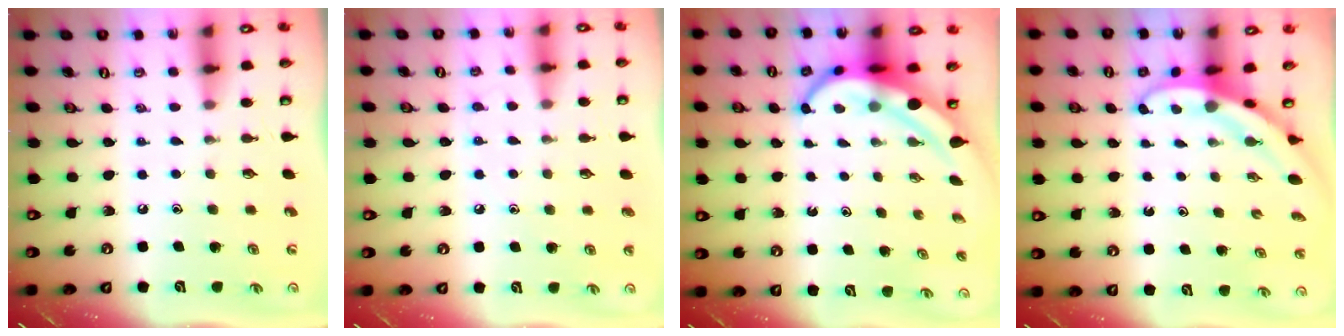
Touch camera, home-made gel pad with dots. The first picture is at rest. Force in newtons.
{"total": 4.6, "press": 4.5, "slide": 0.8}
{"total": 7.0, "press": 6.9, "slide": 1.1}
{"total": 3.8, "press": 3.8, "slide": 0.1}